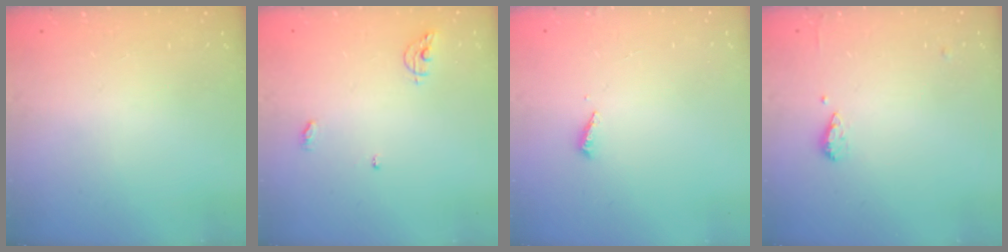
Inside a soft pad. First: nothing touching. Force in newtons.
{"total": 6.3, "press": 6.3, "slide": 0.2}
{"total": 2.0, "press": 2.0, "slide": 0.2}
{"total": 6.1, "press": 6.0, "slide": 0.7}